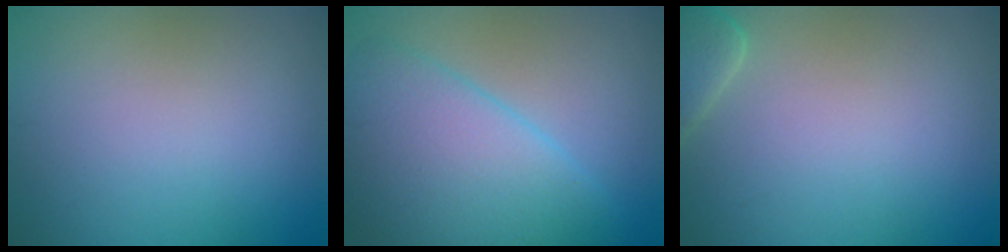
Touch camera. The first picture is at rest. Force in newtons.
{"total": 7.4, "press": 7.4, "slide": 0.4}
{"total": 2.3, "press": 2.3, "slide": 0.3}